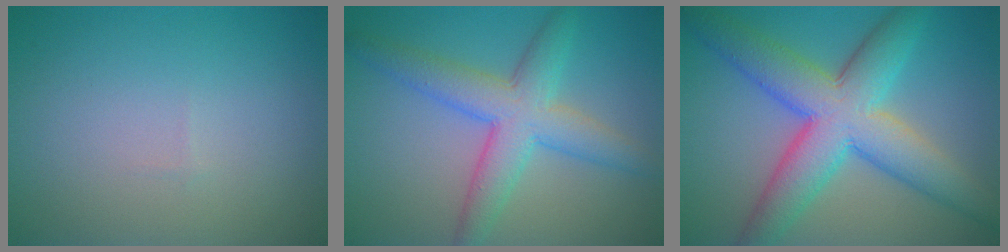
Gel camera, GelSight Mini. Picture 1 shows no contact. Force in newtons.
{"total": 5.7, "press": 5.7, "slide": 0.1}
{"total": 9.4, "press": 9.4, "slide": 0.1}